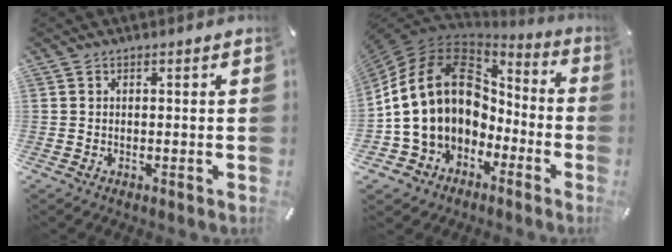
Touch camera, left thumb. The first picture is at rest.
{"total": 18.4, "force": [1.7, 14.4, 11.2], "torque": [-0.247, -0.002, 0.038]}